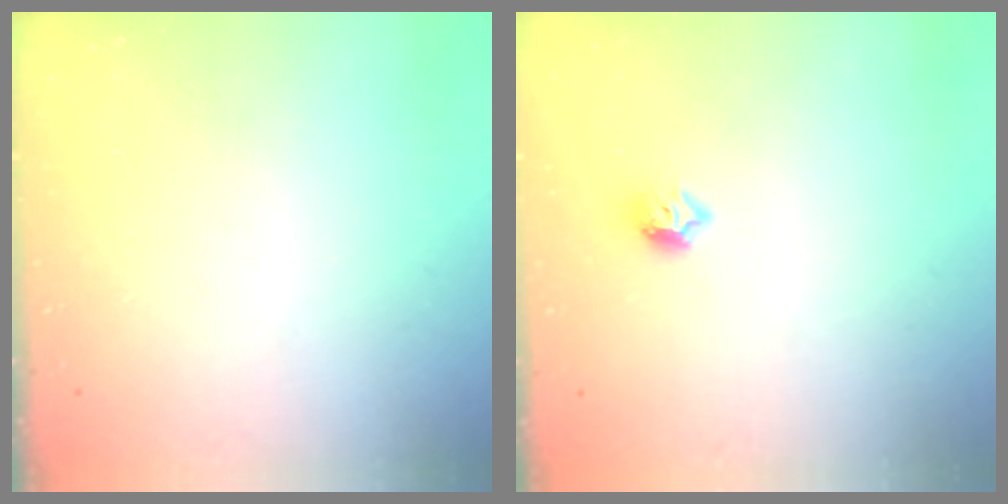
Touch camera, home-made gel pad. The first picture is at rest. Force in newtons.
{"total": 6.3, "press": 6.3, "slide": 0.8}